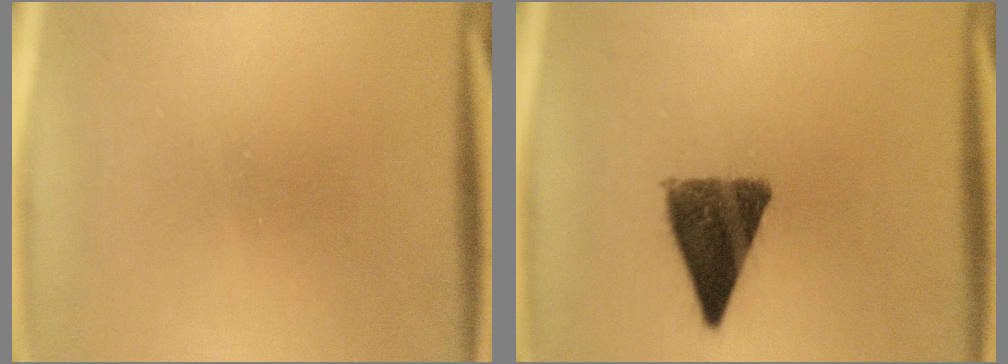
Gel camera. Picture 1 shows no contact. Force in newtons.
{"total": 10.3}